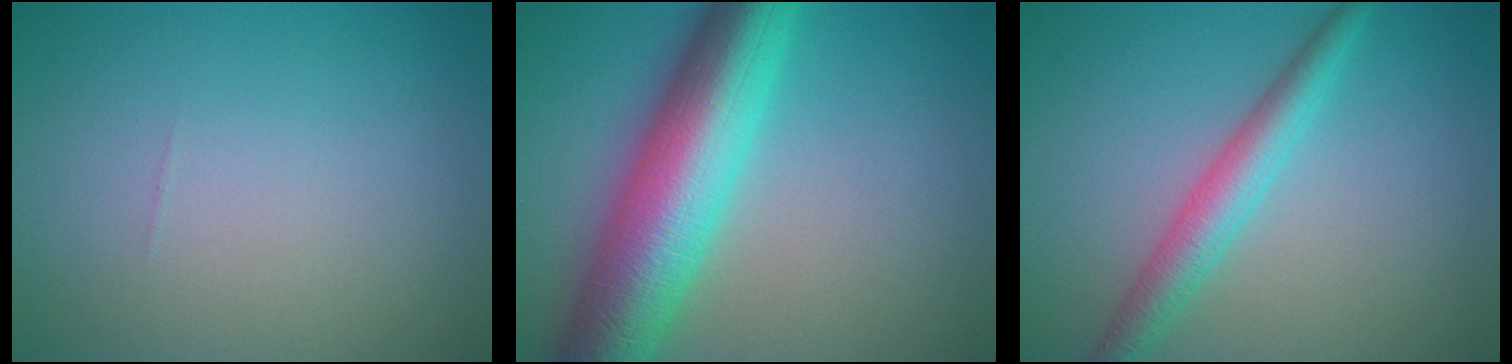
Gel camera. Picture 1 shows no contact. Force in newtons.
{"total": 11.5, "press": 11.5, "slide": 0.1}
{"total": 3.7, "press": 3.7, "slide": 0.1}